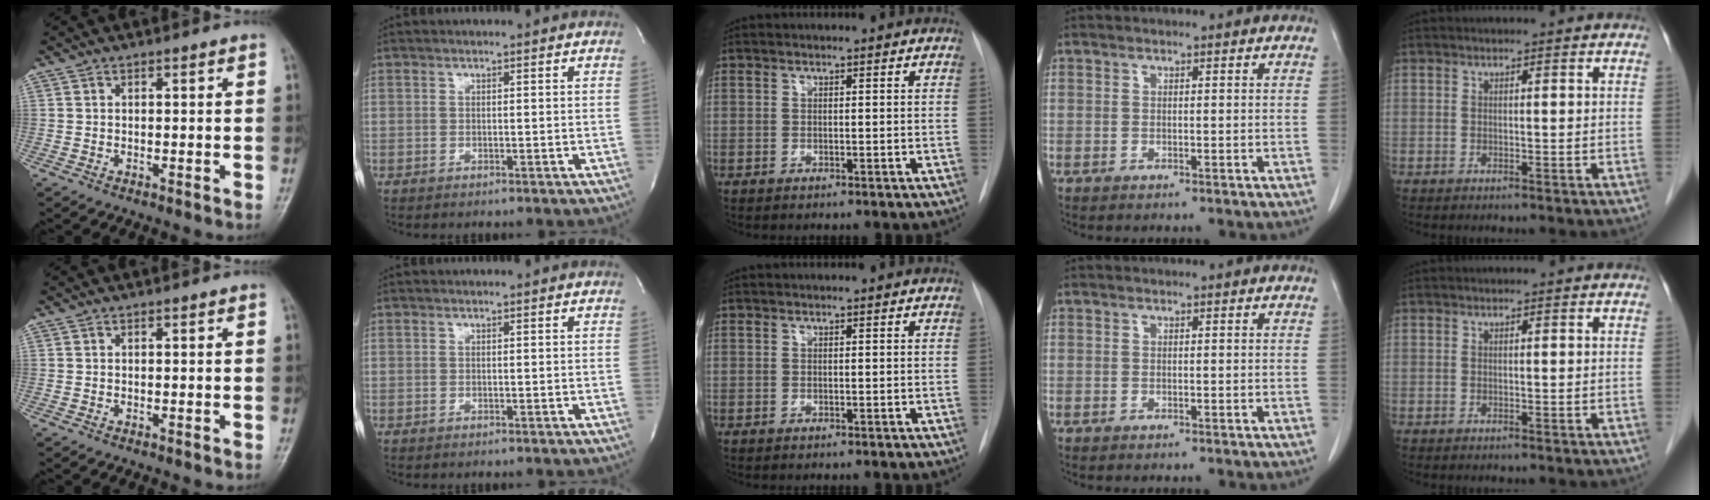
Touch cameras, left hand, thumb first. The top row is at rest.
{}